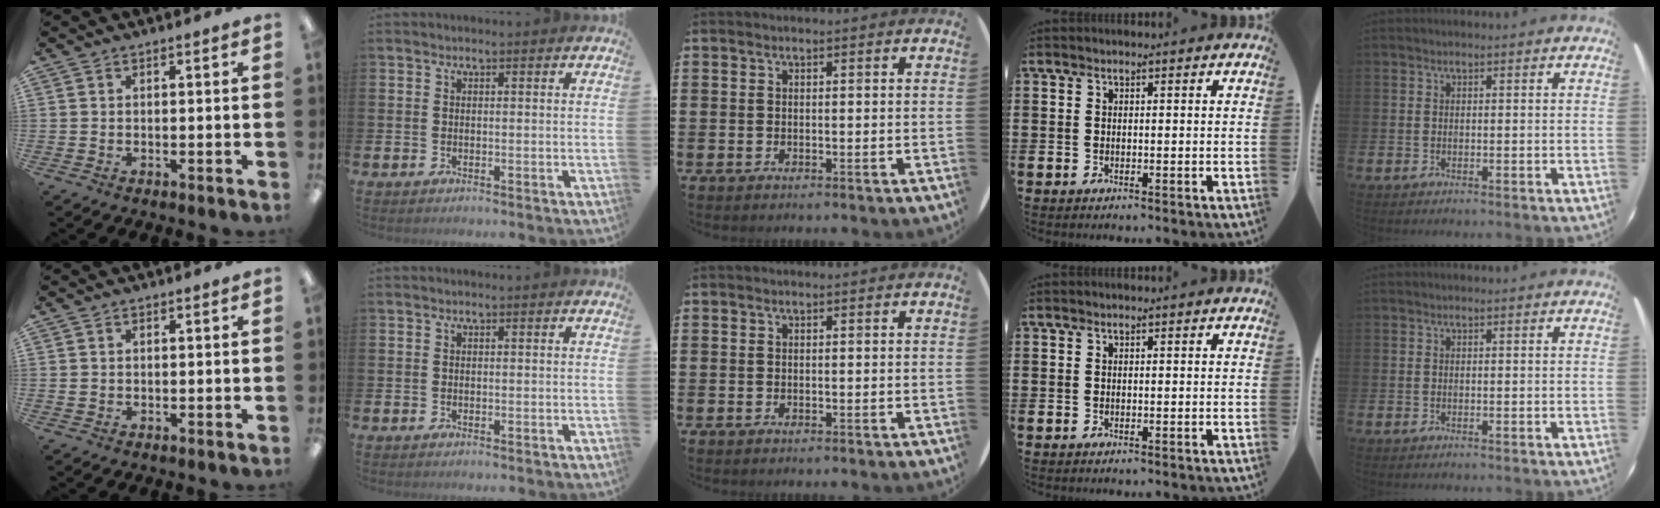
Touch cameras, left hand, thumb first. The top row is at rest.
{"thumb": {"total": 0.7, "force": [0.2, 0.6, 0.3], "torque": [-0.005, 0.004, 0.002]}}